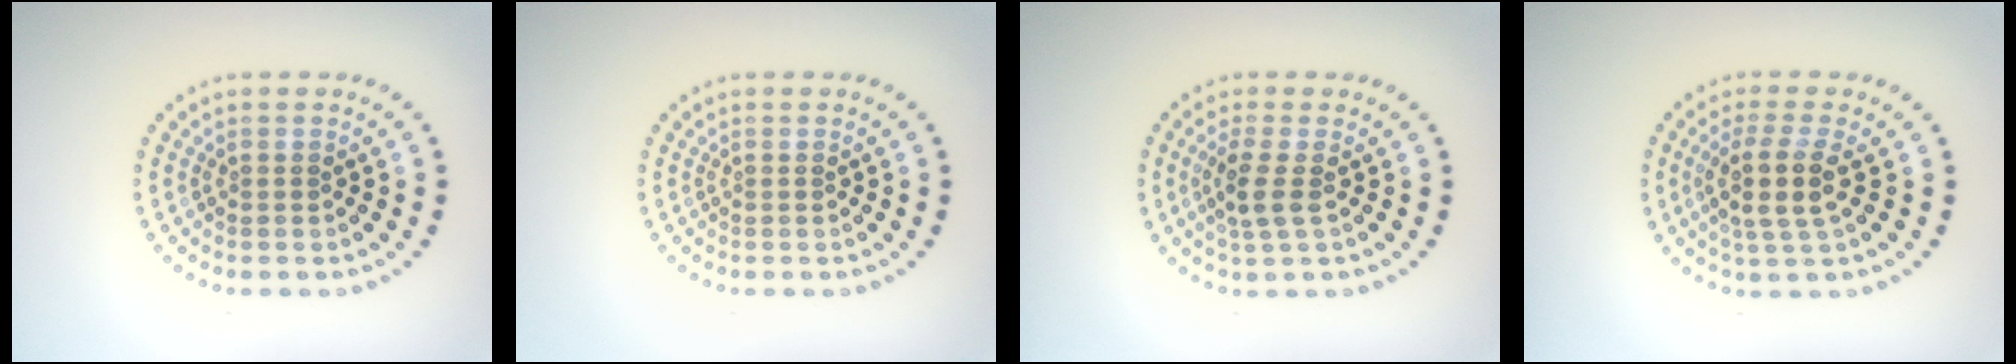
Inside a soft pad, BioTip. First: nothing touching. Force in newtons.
{"total": 0.0}
{"total": 2.4, "press": 2.1, "slide": 1.2}
{"total": 3.7, "press": 3.0, "slide": 2.1}